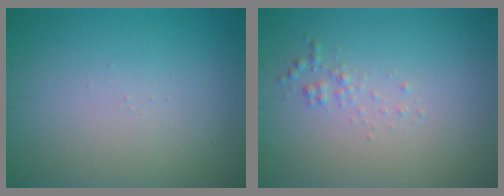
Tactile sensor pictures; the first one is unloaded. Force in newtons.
{"total": 0.9, "press": 0.9, "slide": 0.0}